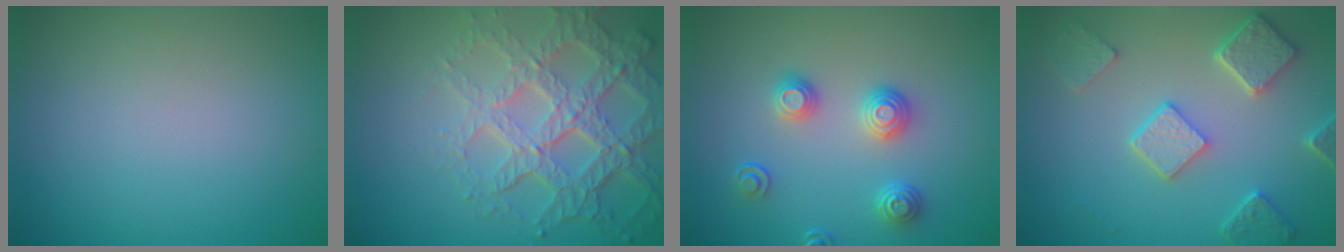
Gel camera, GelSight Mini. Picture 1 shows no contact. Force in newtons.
{"total": 7.3, "press": 5.3, "slide": 5.1}
{"total": 3.0, "press": 2.6, "slide": 1.3}
{"total": 5.0, "press": 3.9, "slide": 3.1}